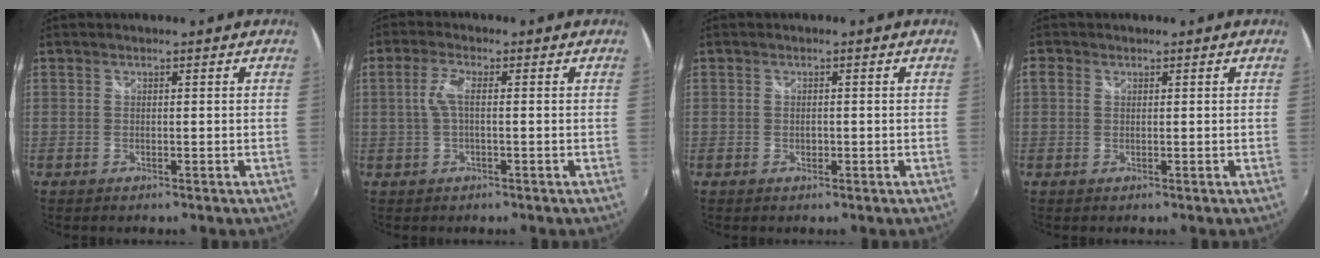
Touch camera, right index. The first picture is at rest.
{"total": 3.6, "force": [0.0, 0.9, 3.5], "torque": [-0.073, 0.005, 0.003]}
{"total": 1.0, "force": [-0.2, 0.8, 0.5], "torque": [-0.006, -0.001, -0.003]}
{"total": 1.3, "force": [0.3, 1.1, 0.6], "torque": [-0.015, 0.004, 0.004]}